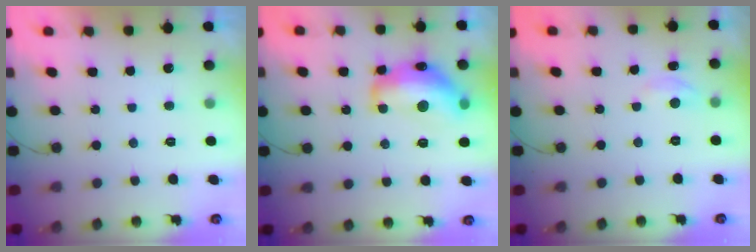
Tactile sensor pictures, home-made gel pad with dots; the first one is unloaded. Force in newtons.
{"total": 16.3, "press": 16.2, "slide": 1.1}
{"total": 4.0, "press": 3.9, "slide": 0.6}